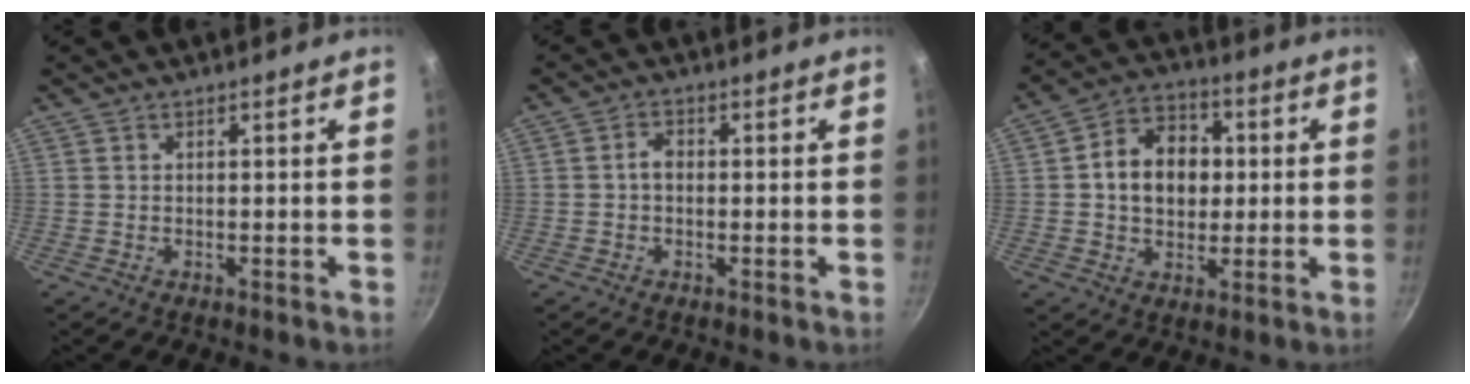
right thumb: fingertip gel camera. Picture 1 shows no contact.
{"total": 2.3, "force": [-0.2, 1.6, 1.6], "torque": [-0.021, 0.010, -0.006]}
{"total": 11.9, "force": [1.0, 9.2, 7.6], "torque": [-0.087, 0.016, 0.005]}